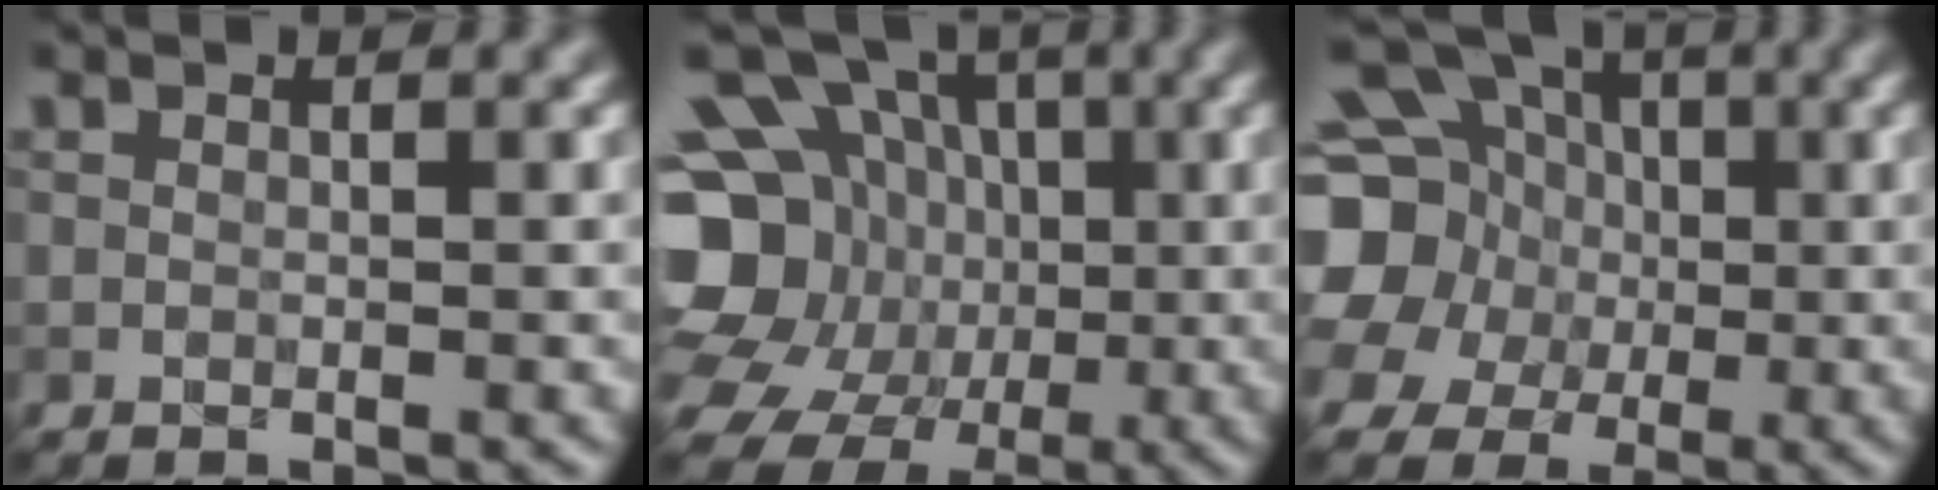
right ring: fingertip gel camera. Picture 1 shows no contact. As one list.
[{"total": 17.6, "force": [-0.4, 15.5, 8.2], "torque": [-0.191, 0.014, -0.029]}, {"total": 17.6, "force": [2.9, 15.8, 7.2], "torque": [-0.186, 0.019, 0.017]}]